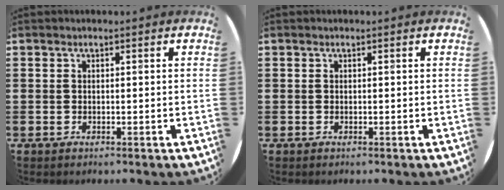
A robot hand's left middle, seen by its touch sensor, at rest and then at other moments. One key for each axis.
{"total": 0.0}